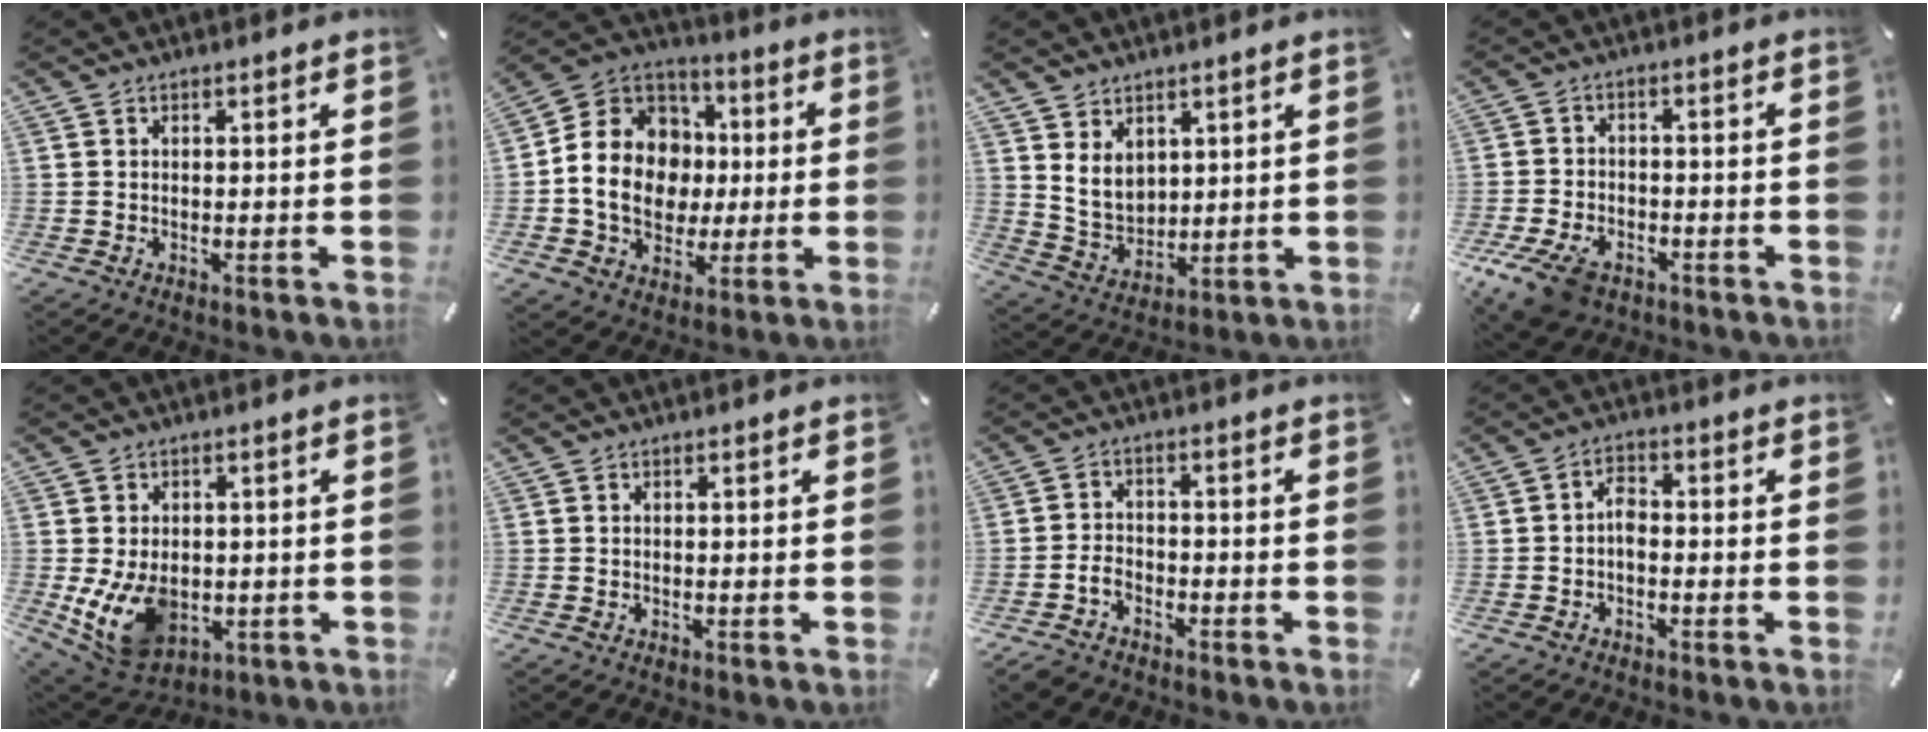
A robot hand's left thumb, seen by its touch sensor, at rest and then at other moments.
{"total": 15.7, "force": [-1.5, 14.0, 7.0], "torque": [-0.143, 0.017, -0.020]}
{"total": 7.2, "force": [3.9, 5.7, 2.1], "torque": [-0.054, -0.024, 0.073]}
{"total": 9.1, "force": [-5.4, 5.4, 4.9], "torque": [-0.112, 0.020, -0.099]}
{"total": 10.9, "force": [-1.9, 8.1, 7.2], "torque": [-0.140, -0.003, -0.029]}
{"total": 0.0}
{"total": 4.2, "force": [-2.8, 2.6, 1.7], "torque": [-0.041, 0.012, -0.056]}
{"total": 3.5, "force": [-1.1, 2.1, 2.6], "torque": [-0.061, 0.006, -0.024]}